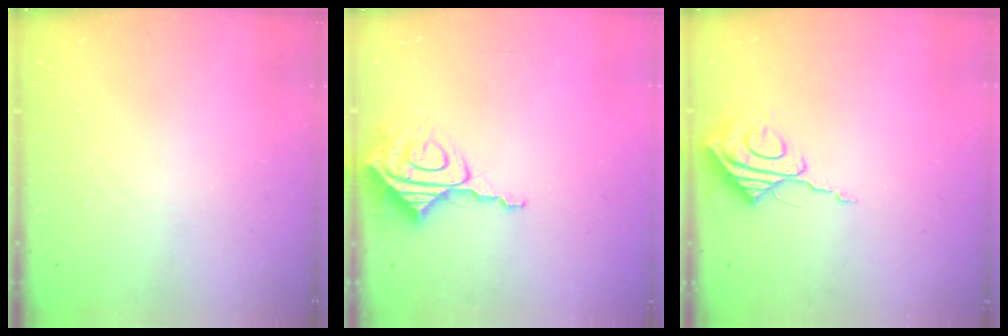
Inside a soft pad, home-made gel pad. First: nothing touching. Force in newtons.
{"total": 9.5, "press": 9.5, "slide": 0.8}
{"total": 8.6, "press": 8.5, "slide": 0.5}